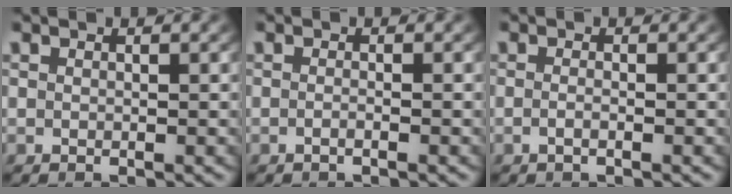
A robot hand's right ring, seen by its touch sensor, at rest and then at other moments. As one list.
[{"total": 0.8, "force": [-0.6, -0.2, 0.4], "torque": [-0.014, -0.003, -0.013]}, {"total": 1.1, "force": [-0.8, -0.2, 0.8], "torque": [-0.022, -0.007, -0.012]}]